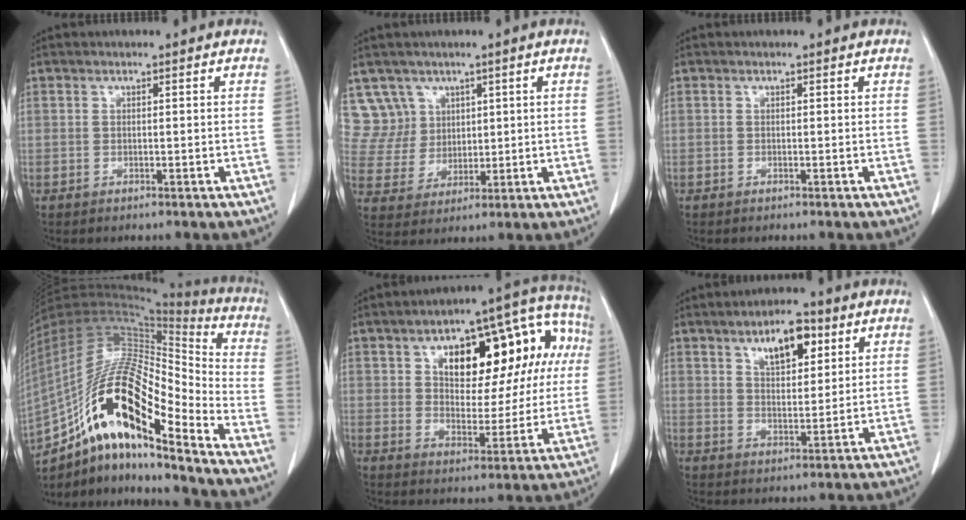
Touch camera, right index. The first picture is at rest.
{"total": 7.1, "force": [4.1, 5.8, -0.5], "torque": [0.013, 0.015, 0.092]}
{"total": 0.0}
{"total": 22.0, "force": [-12.1, 4.8, 17.7], "torque": [-0.344, 0.009, -0.211]}
{"total": 20.1, "force": [5.7, 9.8, 16.6], "torque": [-0.227, 0.055, 0.085]}
{"total": 7.7, "force": [4.1, 3.1, 5.7], "torque": [-0.093, 0.004, 0.069]}